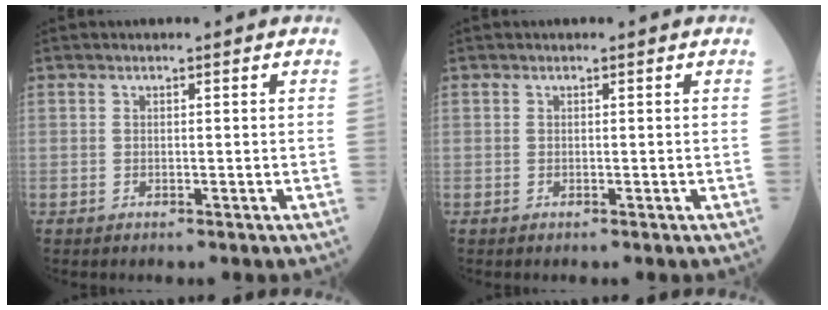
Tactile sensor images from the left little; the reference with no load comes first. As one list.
[{"total": 0.0}]